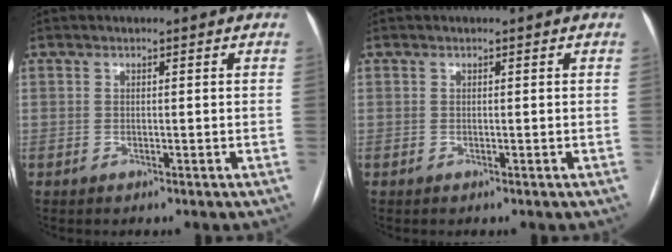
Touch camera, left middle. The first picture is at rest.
{"total": 0.0}